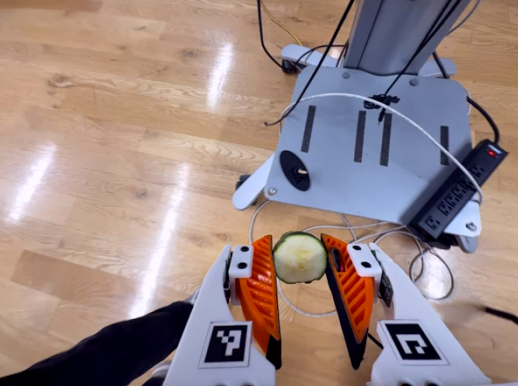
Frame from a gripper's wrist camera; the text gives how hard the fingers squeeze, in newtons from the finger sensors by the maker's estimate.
{"total": 7.4, "left": 7.2, "right": 7.6}